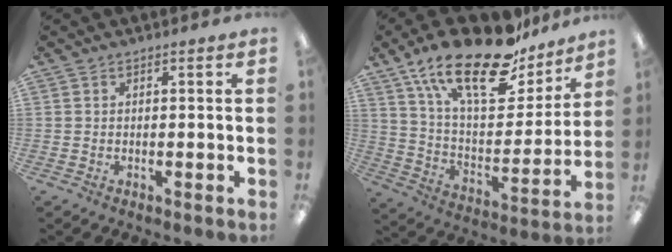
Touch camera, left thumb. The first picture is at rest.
{"total": 24.6, "force": [17.3, 9.9, 14.4], "torque": [-0.238, -0.105, 0.295]}